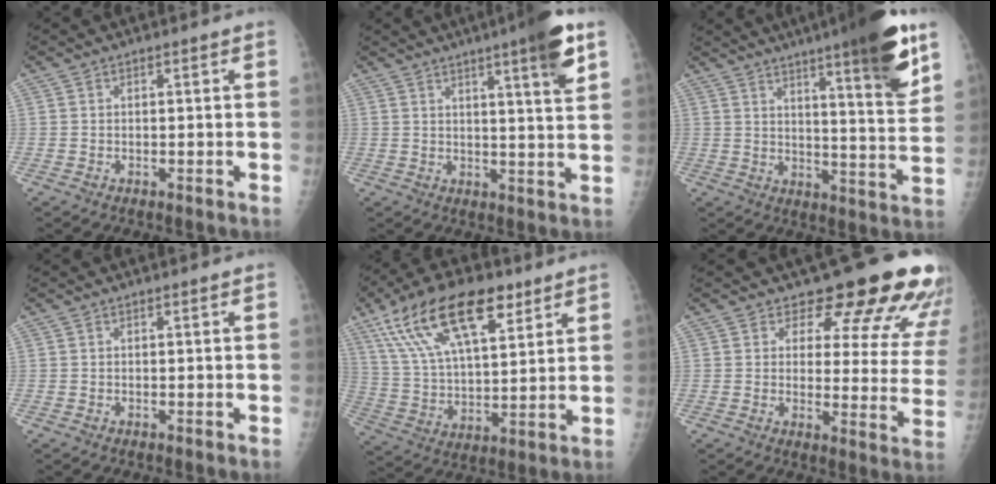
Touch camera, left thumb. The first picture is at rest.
{"total": 9.4, "force": [5.1, 0.5, 7.8], "torque": [-0.105, -0.023, 0.068]}
{"total": 17.5, "force": [10.3, 2.2, 13.9], "torque": [-0.173, -0.054, 0.147]}
{"total": 0.0}
{"total": 21.2, "force": [11.9, 9.1, 15.0], "torque": [-0.254, -0.021, 0.219]}
{"total": 17.5, "force": [14.3, 6.7, 7.5], "torque": [-0.038, -0.098, 0.154]}